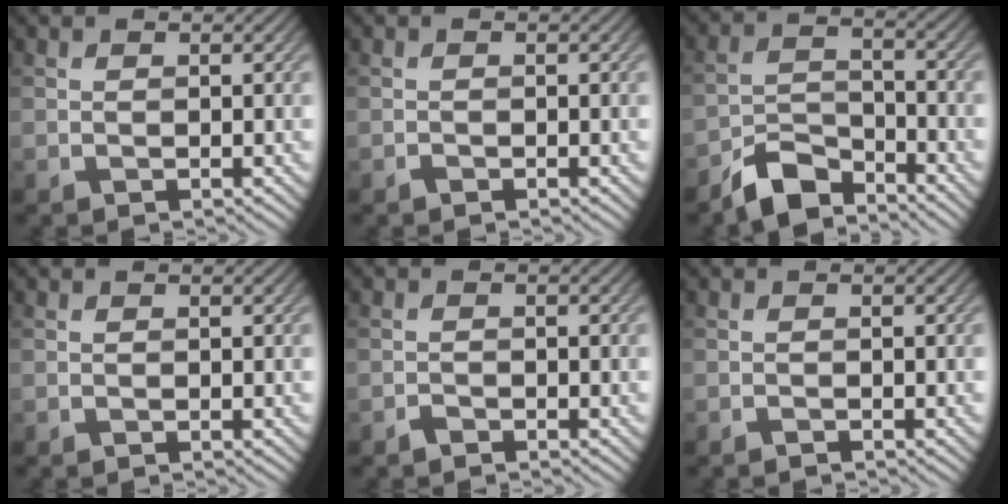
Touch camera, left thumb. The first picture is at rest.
{"total": 0.5, "force": [-0.4, 0.2, 0.2], "torque": [-0.003, 0.000, -0.008]}
{"total": 6.4, "force": [-5.3, 2.3, 2.6], "torque": [-0.049, -0.002, -0.113]}
{"total": 0.0}
{"total": 0.9, "force": [-0.8, 0.4, 0.3], "torque": [-0.004, 0.001, -0.017]}
{"total": 0.6, "force": [-0.6, 0.1, 0.2], "torque": [-0.003, -0.001, -0.012]}